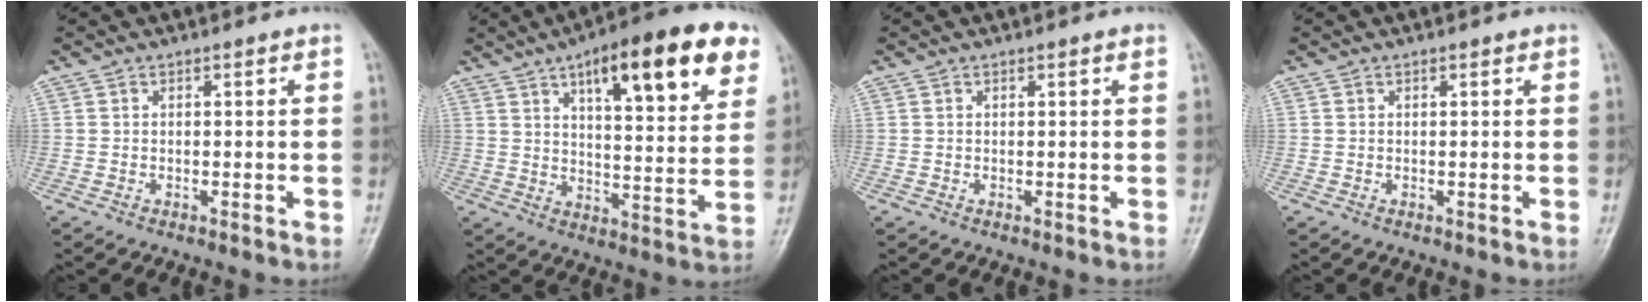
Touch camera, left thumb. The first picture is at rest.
{"total": 20.8, "force": [10.7, 6.6, 16.5], "torque": [-0.203, -0.023, 0.153]}
{"total": 0.7, "force": [0.5, 0.1, 0.6], "torque": [-0.007, 0.000, 0.005]}
{"total": 0.6, "force": [0.4, 0.2, 0.4], "torque": [-0.006, -0.001, 0.003]}